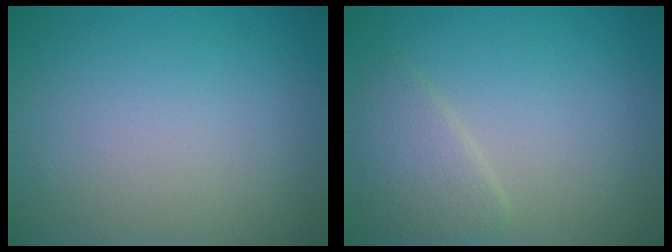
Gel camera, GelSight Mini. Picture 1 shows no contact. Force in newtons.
{"total": 2.6, "press": 2.6, "slide": 0.0}